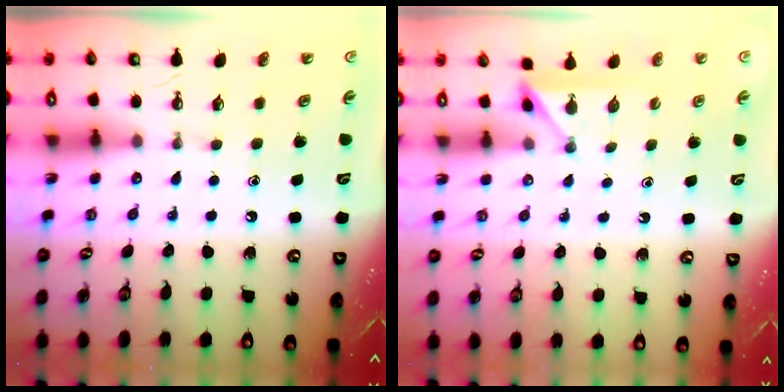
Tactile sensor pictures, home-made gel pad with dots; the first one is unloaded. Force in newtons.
{"total": 3.0, "press": 3.0, "slide": 0.4}